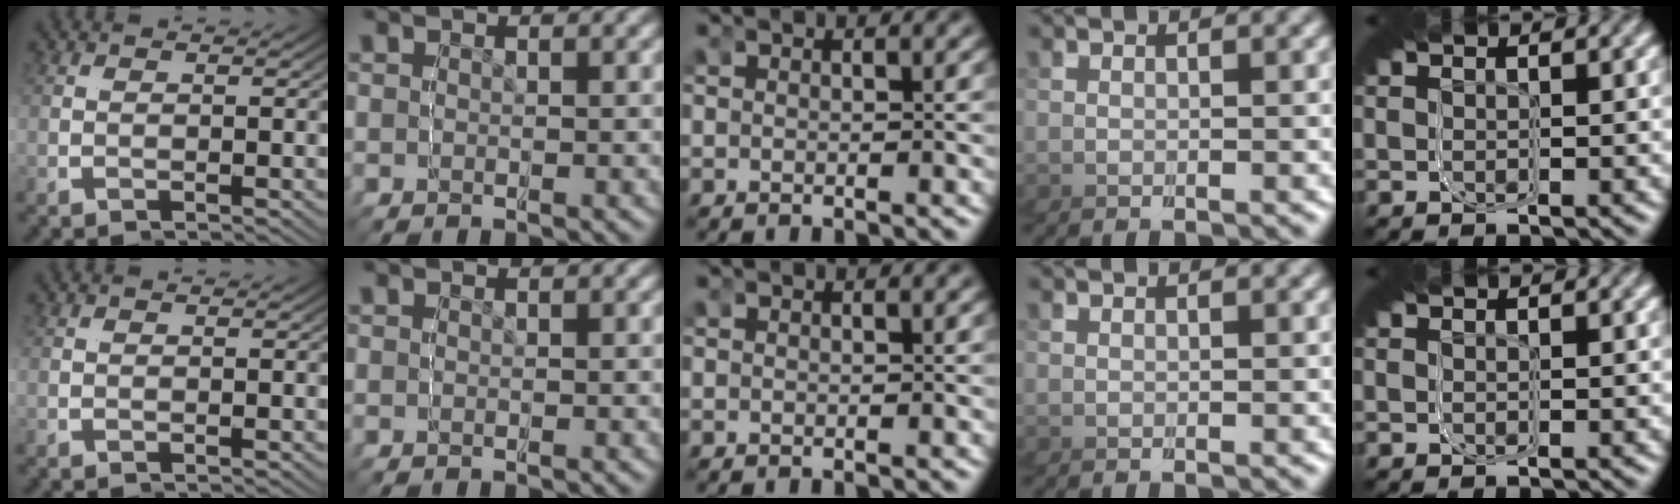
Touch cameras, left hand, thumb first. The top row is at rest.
{}